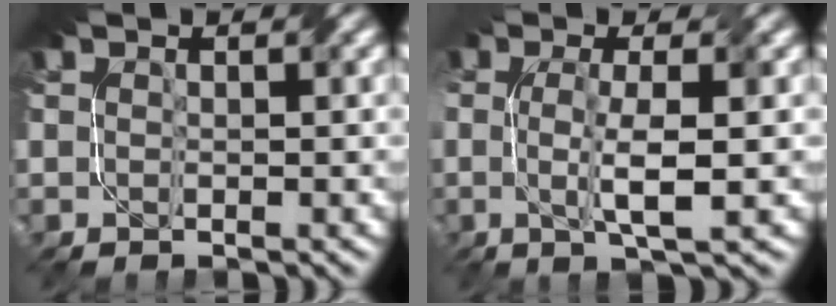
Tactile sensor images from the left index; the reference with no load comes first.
{"total": 3.8, "force": [-0.3, 0.6, 3.7], "torque": [-0.069, -0.004, -0.002]}